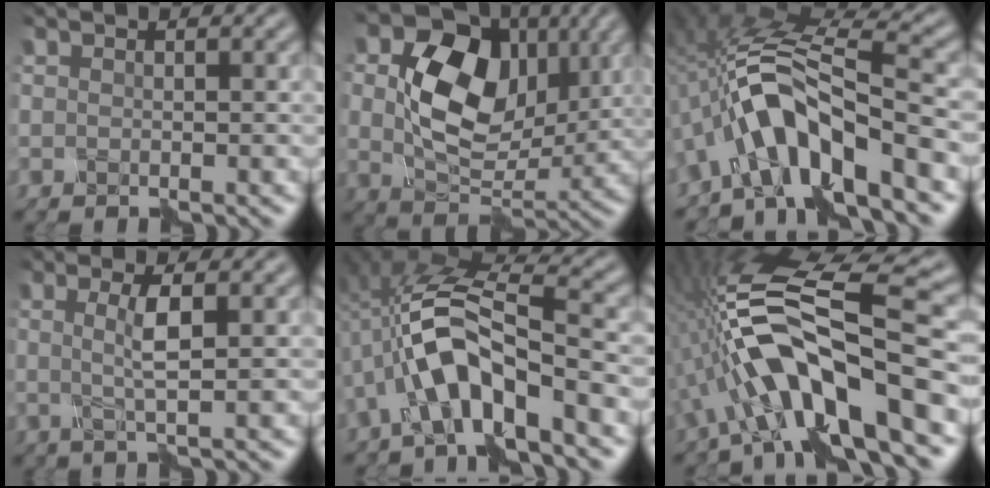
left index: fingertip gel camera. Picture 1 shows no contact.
{"total": 11.3, "force": [2.6, 7.9, 7.7], "torque": [-0.150, -0.007, 0.049]}
{"total": 8.4, "force": [-4.4, 2.2, 6.8], "torque": [-0.128, 0.021, -0.083]}
{"total": 2.5, "force": [0.3, 0.0, 2.5], "torque": [-0.059, -0.002, 0.007]}
{"total": 7.4, "force": [-3.4, 2.1, 6.3], "torque": [-0.133, 0.019, -0.060]}
{"total": 12.2, "force": [-4.6, 3.3, 10.9], "torque": [-0.196, 0.022, -0.086]}